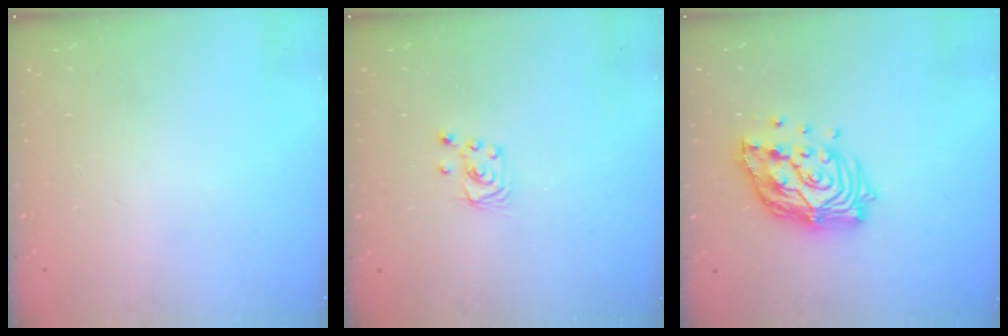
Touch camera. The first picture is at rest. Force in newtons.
{"total": 3.0, "press": 3.0, "slide": 0.2}
{"total": 17.0, "press": 16.9, "slide": 1.5}